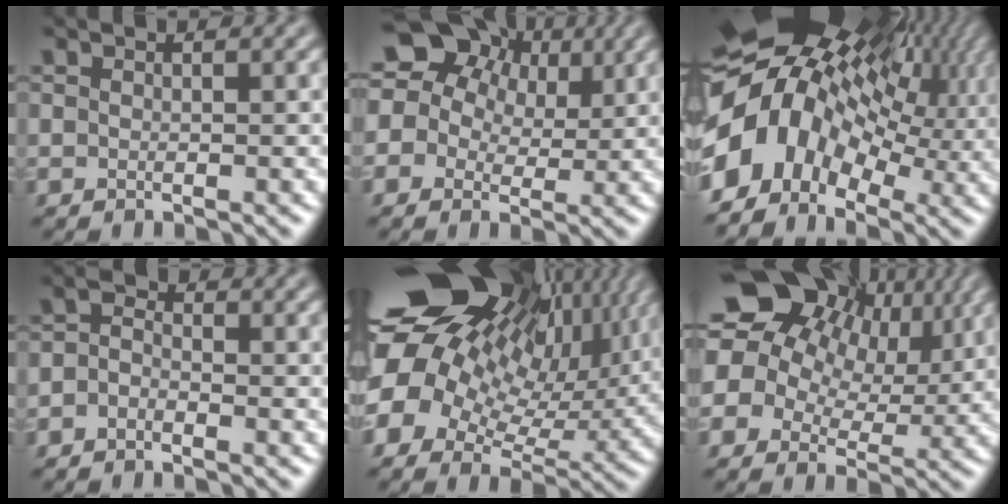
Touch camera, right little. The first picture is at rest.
{"total": 14.3, "force": [6.6, 10.5, 7.2], "torque": [-0.135, 0.048, 0.093]}
{"total": 15.0, "force": [0.4, 10.2, 11.0], "torque": [-0.222, 0.015, -0.002]}
{"total": 1.5, "force": [-0.9, 0.9, 0.9], "torque": [-0.016, 0.002, -0.023]}
{"total": 20.6, "force": [7.1, 13.5, 13.8], "torque": [-0.270, 0.021, 0.125]}
{"total": 15.7, "force": [6.9, 11.2, 8.5], "torque": [-0.173, 0.046, 0.104]}